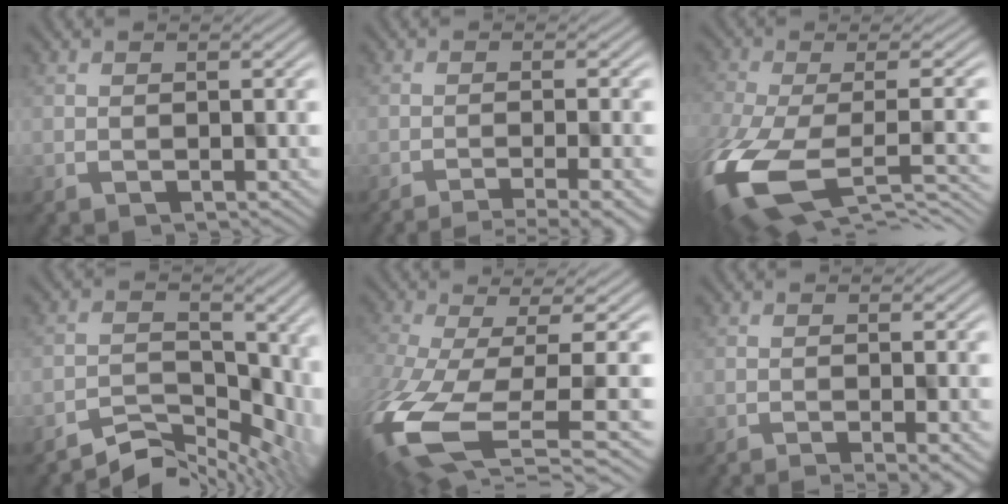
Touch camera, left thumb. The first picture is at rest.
{"total": 4.9, "force": [-3.7, 0.2, 3.2], "torque": [-0.046, 0.010, -0.054]}
{"total": 14.5, "force": [-4.0, 7.5, 11.8], "torque": [-0.298, -0.056, -0.039]}
{"total": 4.3, "force": [-2.0, 2.5, 2.9], "torque": [-0.035, -0.016, -0.043]}
{"total": 12.2, "force": [-1.6, 5.0, 11.1], "torque": [-0.278, -0.039, -0.006]}
{"total": 2.4, "force": [-1.6, 0.1, 1.8], "torque": [-0.025, 0.008, -0.028]}